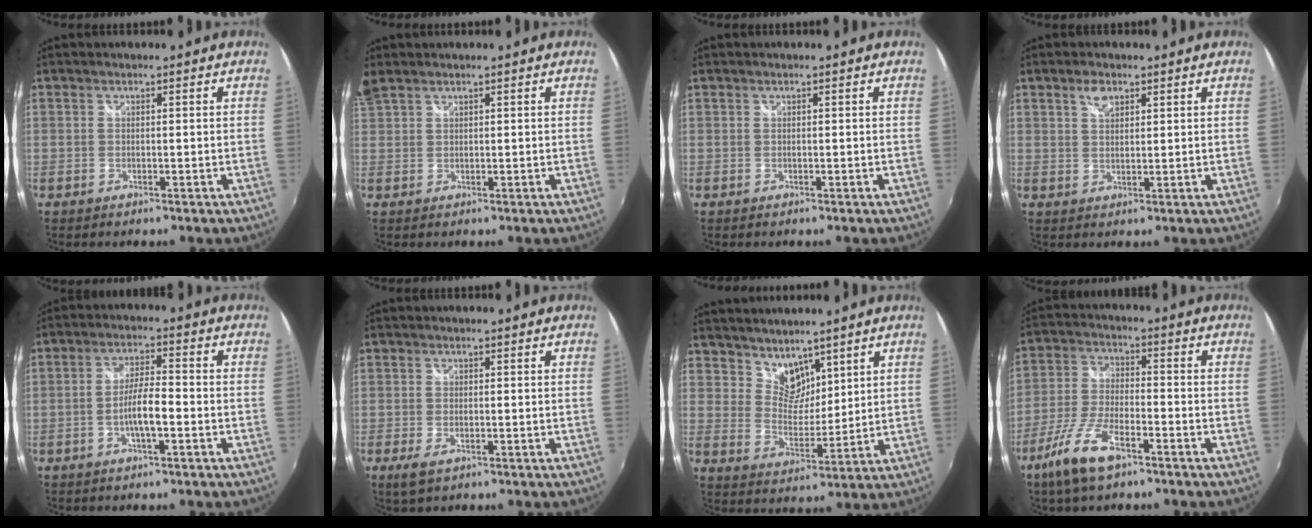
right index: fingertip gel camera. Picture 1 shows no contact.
{"total": 4.6, "force": [3.3, 2.3, 2.3], "torque": [-0.049, 0.017, 0.070]}
{"total": 0.0}
{"total": 3.0, "force": [1.8, 1.6, 1.9], "torque": [-0.031, 0.005, 0.032]}
{"total": 5.8, "force": [-2.1, 0.9, 5.3], "torque": [-0.101, 0.004, -0.037]}
{"total": 3.2, "force": [-1.7, 1.4, 2.3], "torque": [-0.050, -0.009, -0.028]}
{"total": 6.8, "force": [5.4, 3.8, 1.6], "torque": [-0.014, 0.001, 0.102]}
{"total": 10.8, "force": [-6.9, 3.4, 7.5], "torque": [-0.168, -0.009, -0.135]}